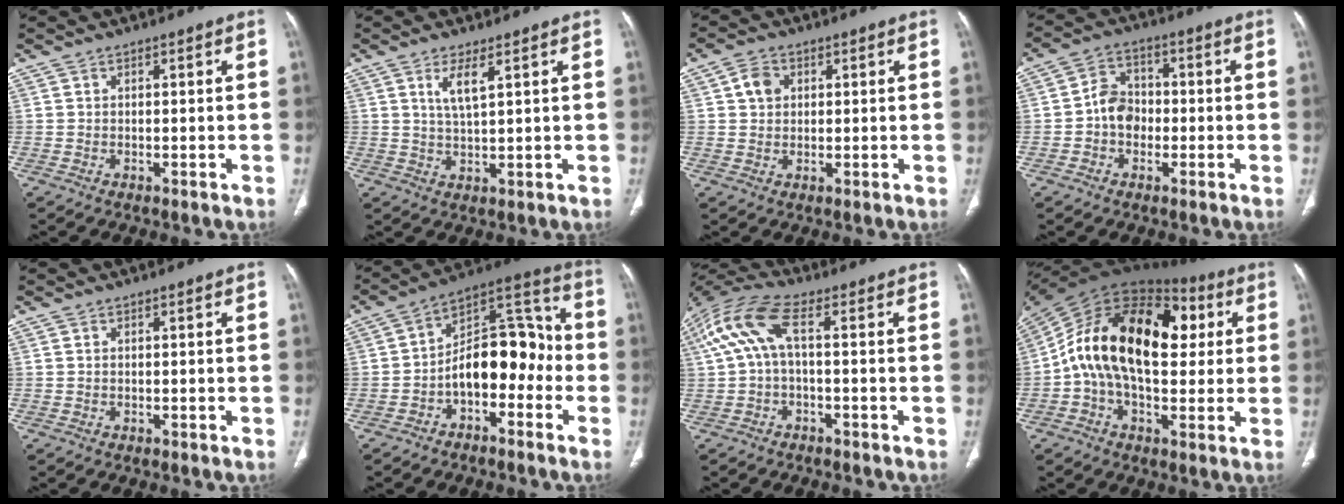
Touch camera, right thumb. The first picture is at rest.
{"total": 4.0, "force": [2.0, 0.9, 3.4], "torque": [-0.072, -0.016, 0.043]}
{"total": 3.9, "force": [1.3, 3.1, 2.0], "torque": [-0.025, 0.000, 0.023]}
{"total": 6.4, "force": [-1.2, 5.2, 3.5], "torque": [-0.036, 0.022, -0.032]}
{"total": 0.0}
{"total": 14.4, "force": [-3.5, 8.5, 11.1], "torque": [-0.134, 0.068, -0.064]}
{"total": 10.6, "force": [0.6, 4.0, 9.8], "torque": [-0.236, 0.046, 0.010]}
{"total": 25.4, "force": [4.6, 14.7, 20.1], "torque": [-0.343, 0.042, 0.068]}